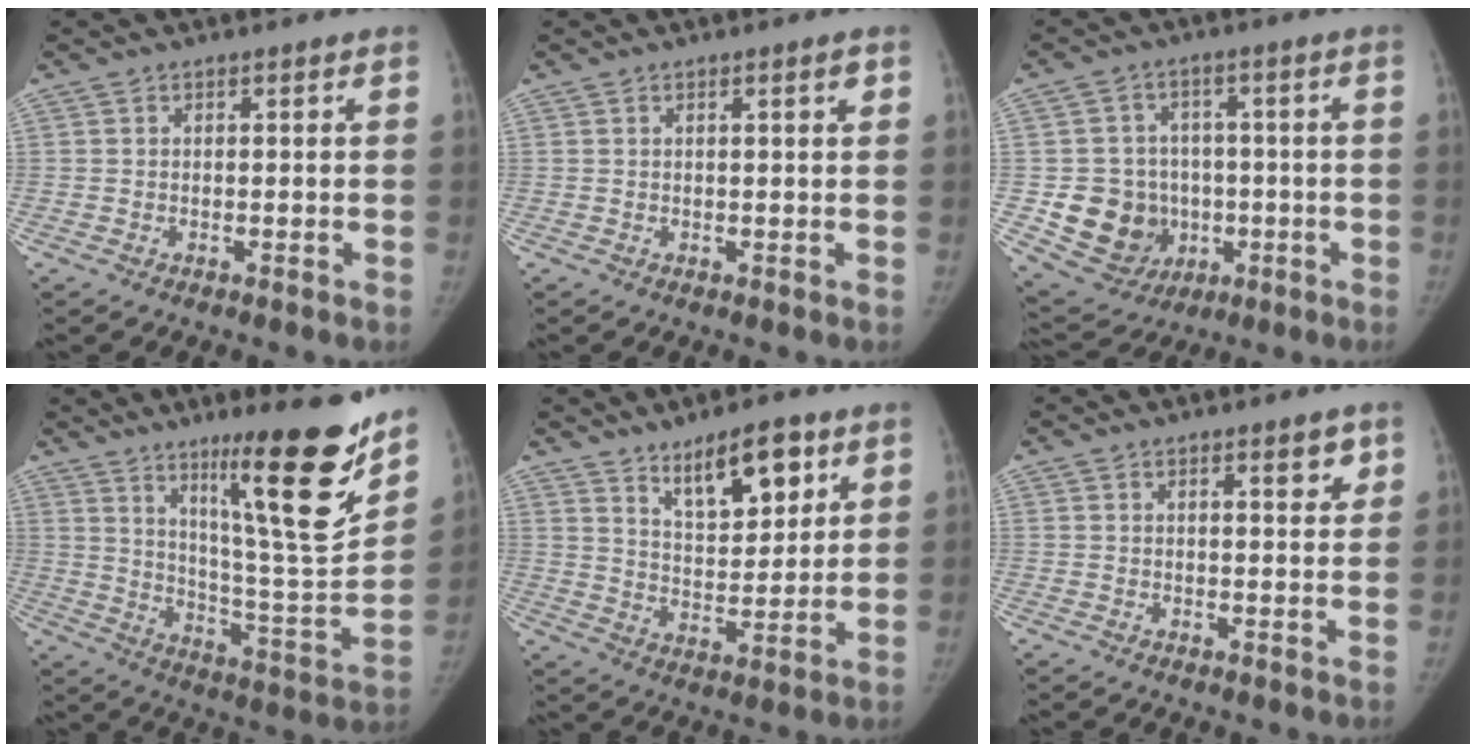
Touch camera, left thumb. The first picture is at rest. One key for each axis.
{"total": 1.4, "fx": 0.6, "fy": 0.1, "fz": 1.2, "tx": -0.017, "ty": 0.000, "tz": 0.008}
{"total": 12.9, "fx": -2.0, "fy": 11.7, "fz": 5.0, "tx": -0.058, "ty": 0.013, "tz": -0.013}
{"total": 22.8, "fx": 14.0, "fy": 3.1, "fz": 17.7, "tx": -0.238, "ty": -0.084, "tz": 0.230}
{"total": 12.0, "fx": 7.1, "fy": 5.0, "fz": 8.3, "tx": -0.105, "ty": -0.044, "tz": 0.125}
{"total": 3.5, "fx": 2.0, "fy": 1.1, "fz": 2.6, "tx": -0.024, "ty": -0.011, "tz": 0.026}